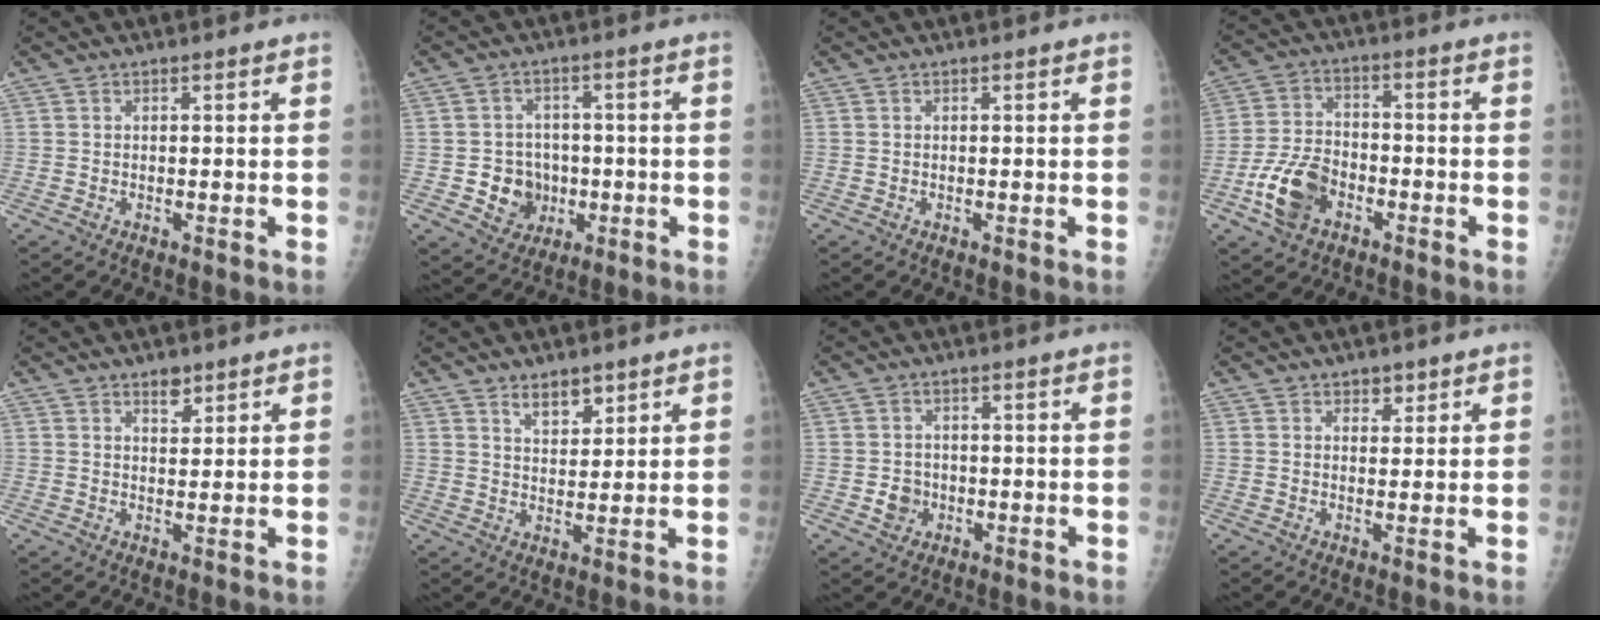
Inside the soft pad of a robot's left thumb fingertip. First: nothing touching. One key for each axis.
{"total": 7.5, "fx": -1.4, "fy": 6.8, "fz": 2.8, "tx": -0.009, "ty": 0.012, "tz": -0.017}
{"total": 0.0}
{"total": 9.9, "fx": -4.4, "fy": 6.4, "fz": 6.2, "tx": -0.115, "ty": 0.022, "tz": -0.083}
{"total": 3.3, "fx": 2.5, "fy": 1.7, "fz": 1.5, "tx": -0.007, "ty": -0.018, "tz": 0.043}
{"total": 5.0, "fx": 3.5, "fy": 2.5, "fz": 2.5, "tx": -0.019, "ty": -0.026, "tz": 0.062}
{"total": 3.1, "fx": -0.7, "fy": 2.9, "fz": 1.1, "tx": -0.003, "ty": 0.005, "tz": -0.008}
{"total": 2.3, "fx": 1.6, "fy": 1.5, "fz": 0.9, "tx": 0.006, "ty": -0.009, "tz": 0.022}